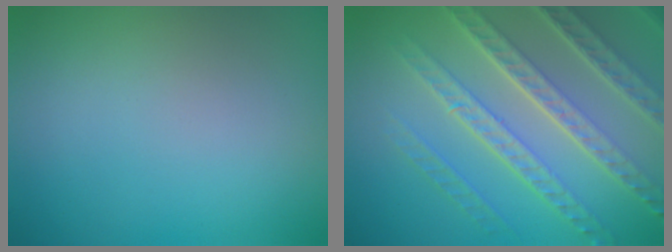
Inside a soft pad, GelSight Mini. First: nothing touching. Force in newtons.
{"total": 7.8, "press": 5.4, "slide": 5.6}